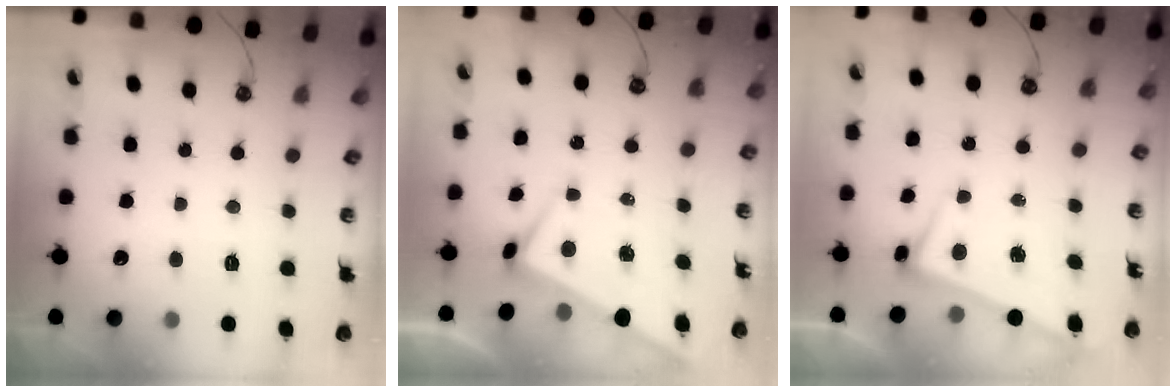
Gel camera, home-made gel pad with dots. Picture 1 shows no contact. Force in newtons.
{"total": 2.8, "press": 2.7, "slide": 0.6}
{"total": 2.6, "press": 2.6, "slide": 0.3}